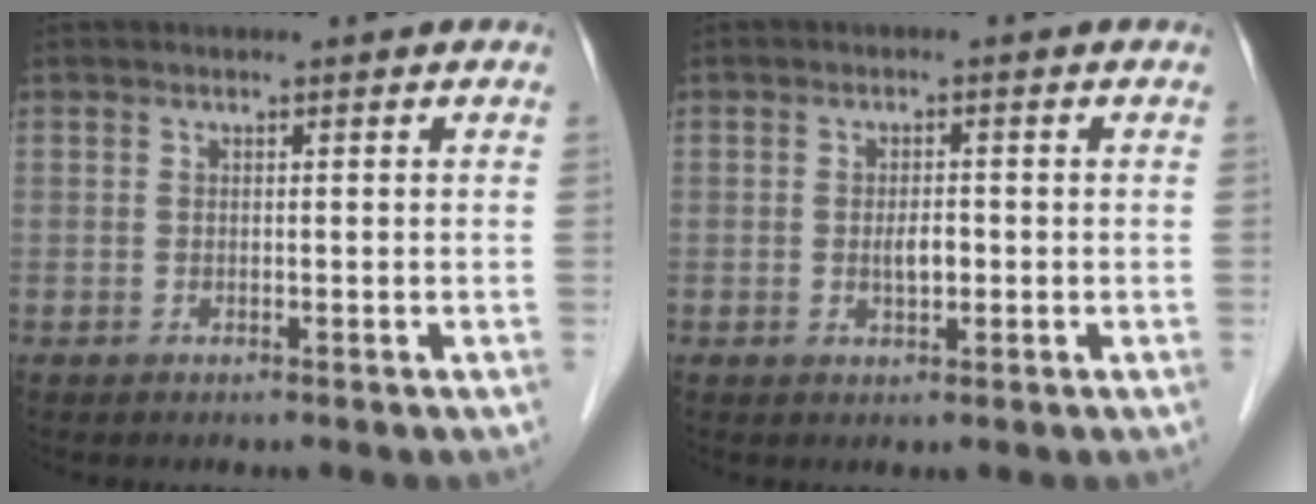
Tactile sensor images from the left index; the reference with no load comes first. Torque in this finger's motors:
{"motor_torque": [0.25, 0.23, 0.02, 0.04]}